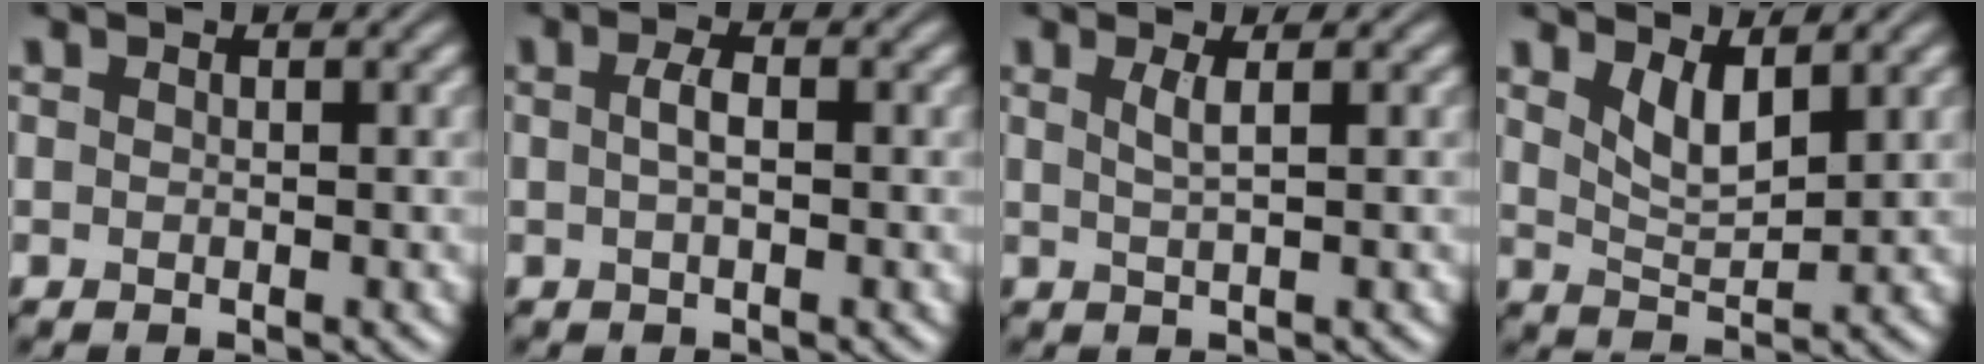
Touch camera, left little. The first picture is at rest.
{"total": 1.6, "force": [0.1, 0.5, 1.5], "torque": [-0.032, 0.004, 0.000]}
{"total": 1.7, "force": [0.6, 0.5, 1.6], "torque": [-0.027, 0.000, 0.007]}
{"total": 3.1, "force": [1.8, 1.0, 2.3], "torque": [-0.048, -0.011, 0.039]}